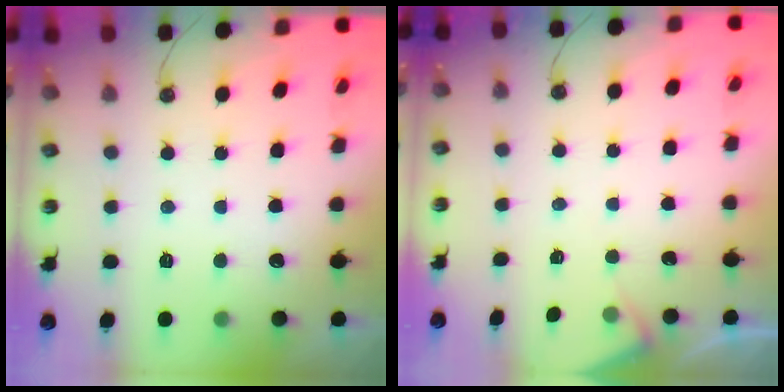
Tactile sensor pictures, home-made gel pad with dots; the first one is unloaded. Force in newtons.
{"total": 4.1, "press": 4.1, "slide": 0.2}